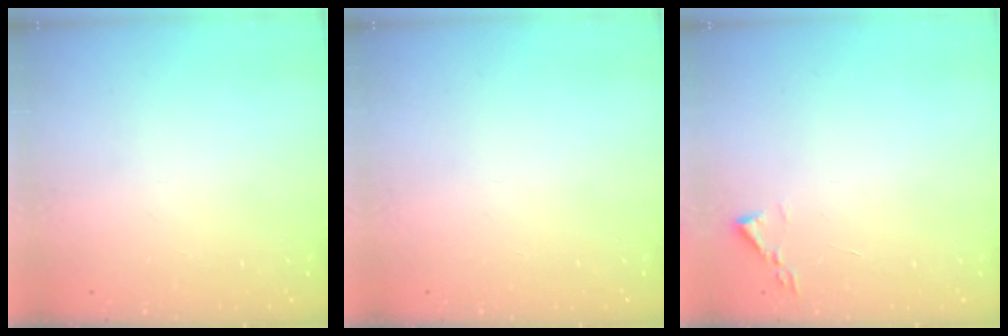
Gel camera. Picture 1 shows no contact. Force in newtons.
{"total": 0.0}
{"total": 1.9, "press": 1.8, "slide": 0.3}